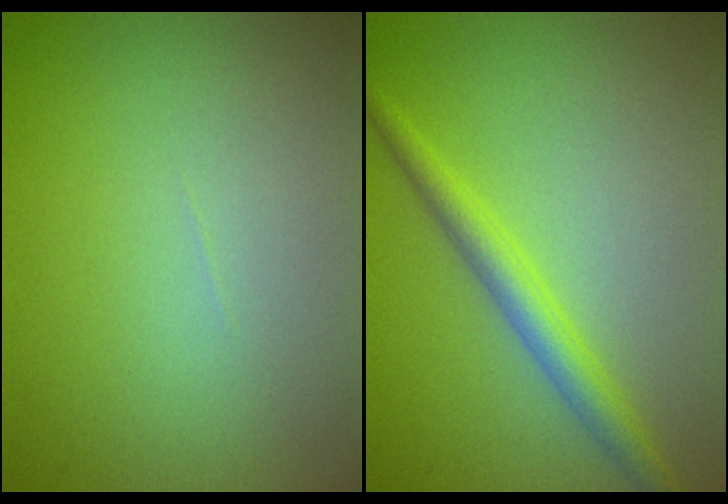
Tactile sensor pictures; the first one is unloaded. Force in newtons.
{"total": 2.9, "press": 2.9, "slide": 0.1}